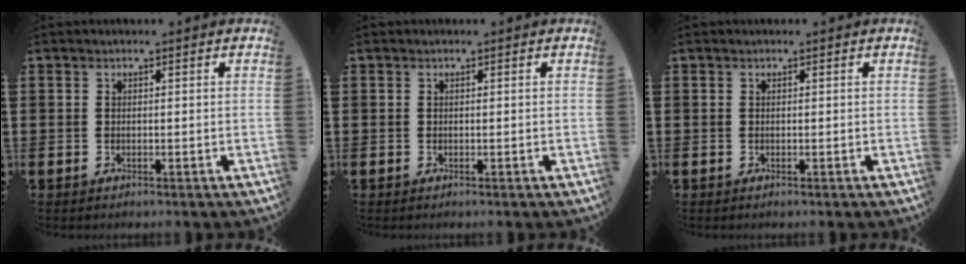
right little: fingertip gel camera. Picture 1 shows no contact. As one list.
[{"total": 0.0}, {"total": 0.0}]